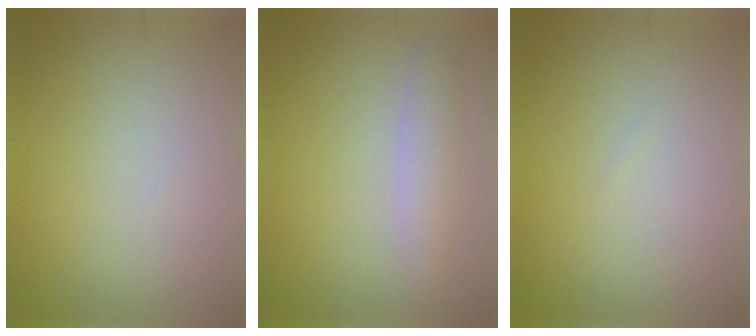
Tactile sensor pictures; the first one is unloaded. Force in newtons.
{"total": 2.5, "press": 2.5, "slide": 0.1}
{"total": 0.0}